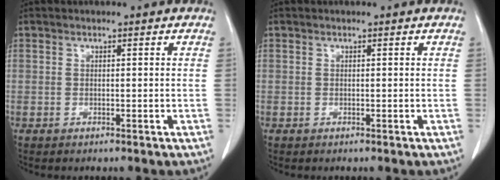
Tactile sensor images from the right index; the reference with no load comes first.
{"total": 0.0}